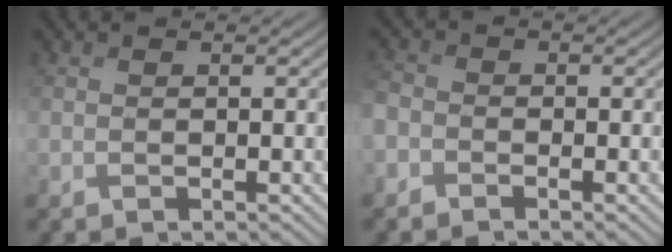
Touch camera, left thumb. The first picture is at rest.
{"total": 2.4, "force": [-1.7, 1.5, 0.8], "torque": [-0.024, -0.001, -0.049]}